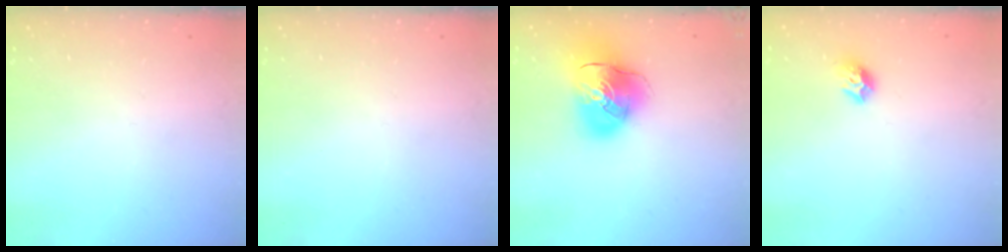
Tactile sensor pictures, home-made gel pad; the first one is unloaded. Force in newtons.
{"total": 0.0}
{"total": 15.9, "press": 15.6, "slide": 2.7}
{"total": 8.2, "press": 8.2, "slide": 0.7}